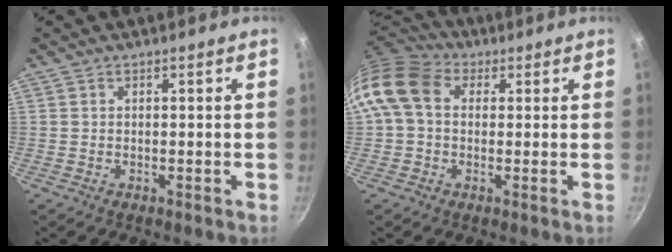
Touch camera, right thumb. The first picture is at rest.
{"total": 11.4, "force": [2.1, 8.6, 7.1], "torque": [-0.123, 0.019, 0.018]}